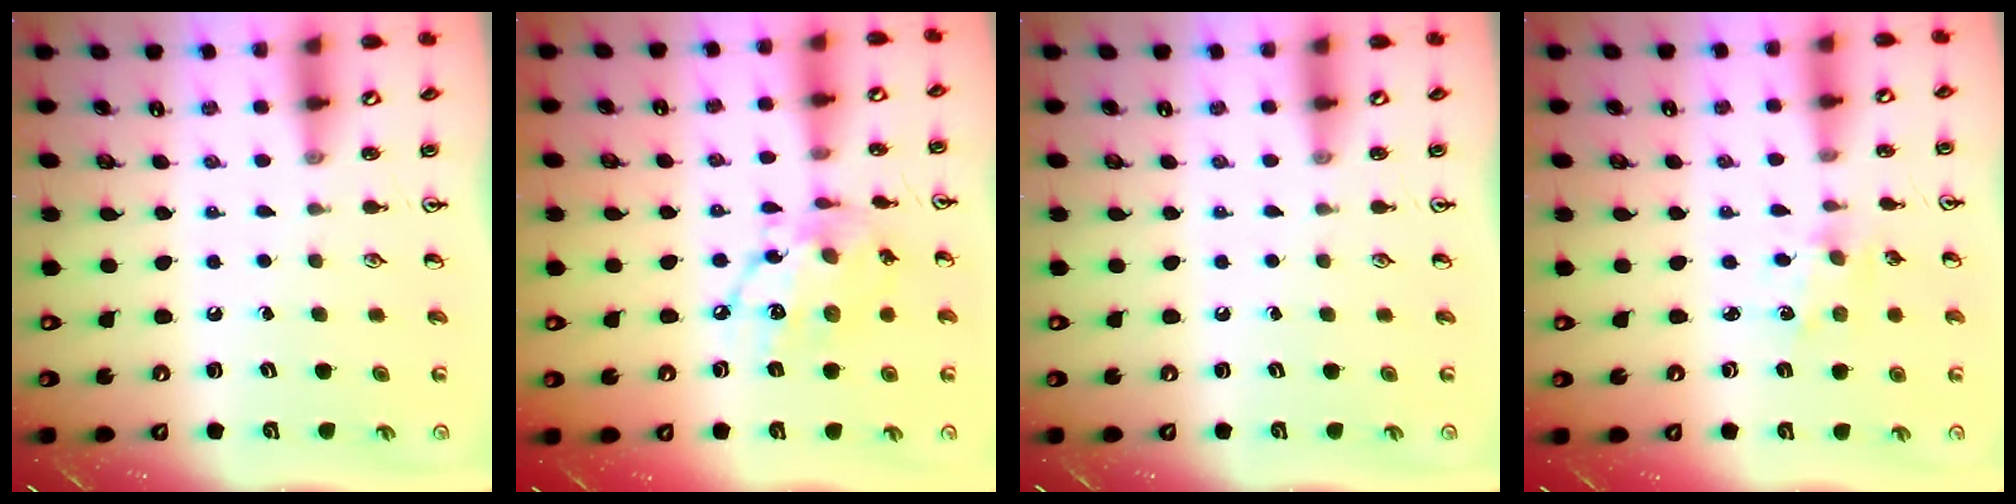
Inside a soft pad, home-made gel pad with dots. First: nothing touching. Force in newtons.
{"total": 14.7, "press": 14.7, "slide": 1.1}
{"total": 0.0}
{"total": 1.0, "press": 1.0, "slide": 0.2}